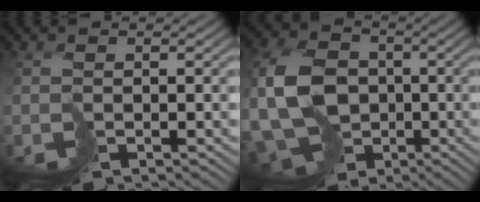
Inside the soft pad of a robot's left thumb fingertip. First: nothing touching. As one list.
[{"total": 12.2, "force": [-1.2, 9.3, 7.9], "torque": [-0.197, -0.009, -0.025]}]